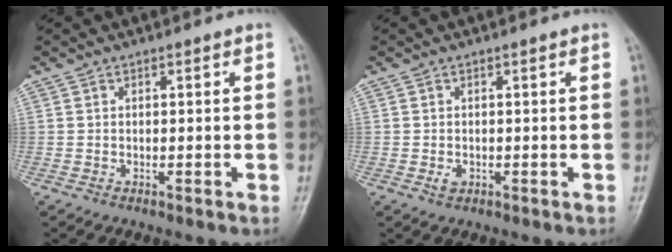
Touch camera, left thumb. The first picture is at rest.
{"total": 1.2, "force": [-0.2, 0.9, 0.8], "torque": [-0.010, -0.001, -0.002]}